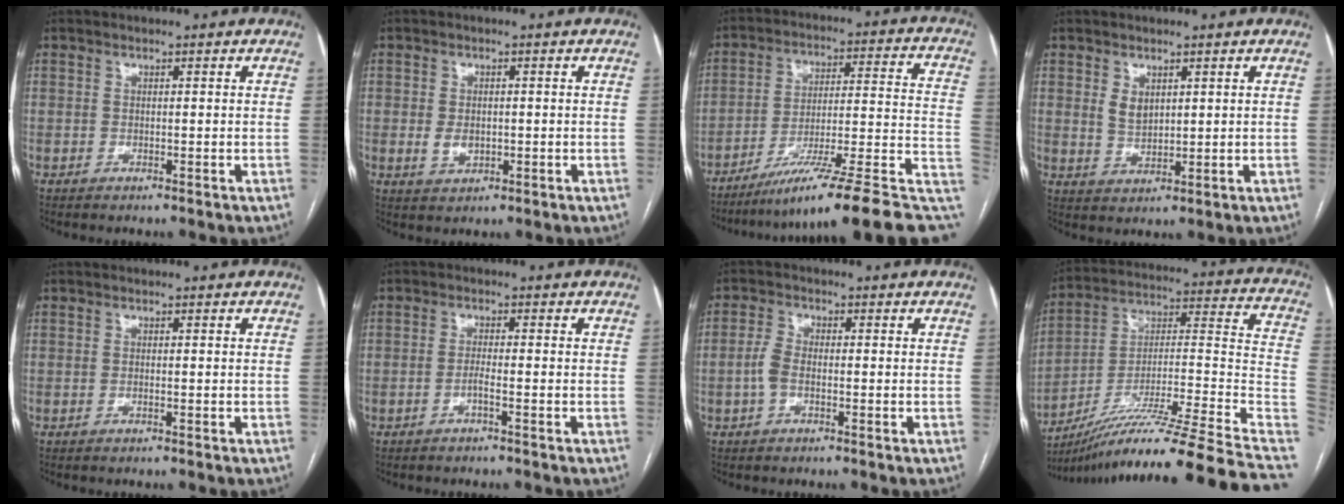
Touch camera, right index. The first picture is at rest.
{"total": 2.9, "force": [-0.3, 2.0, 2.1], "torque": [-0.038, -0.001, 0.002]}
{"total": 21.4, "force": [-14.7, 1.0, 15.6], "torque": [-0.141, 0.030, -0.227]}
{"total": 3.0, "force": [1.3, 1.9, 1.9], "torque": [-0.037, 0.000, 0.032]}
{"total": 0.0}
{"total": 1.8, "force": [-1.0, -0.2, 1.4], "torque": [-0.028, 0.000, -0.022]}
{"total": 3.0, "force": [-0.9, 1.5, 2.4], "torque": [-0.058, 0.007, -0.021]}
{"total": 29.9, "force": [-22.8, -1.9, 19.2], "torque": [-0.194, 0.006, -0.363]}